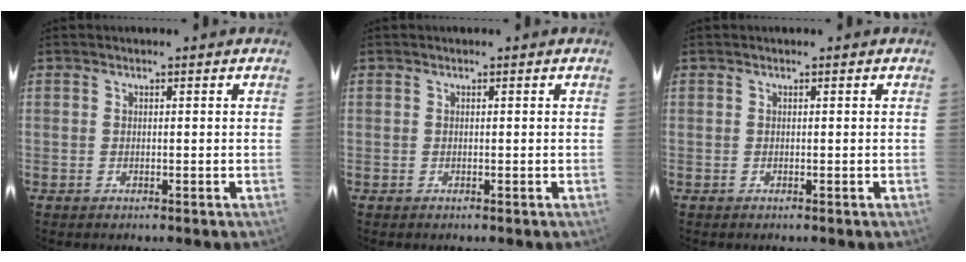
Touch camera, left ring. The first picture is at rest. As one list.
[{"total": 0.0}, {"total": 0.0}]